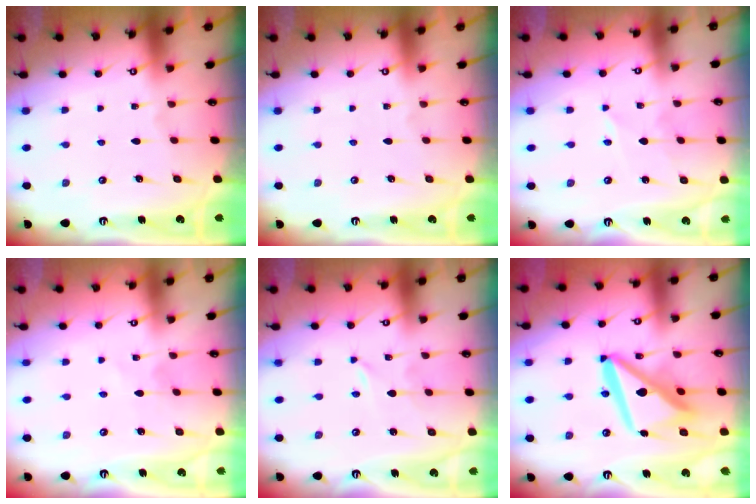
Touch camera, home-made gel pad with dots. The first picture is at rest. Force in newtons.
{"total": 0.0}
{"total": 2.6, "press": 2.6, "slide": 0.2}
{"total": 1.5, "press": 1.5, "slide": 0.2}
{"total": 0.0}
{"total": 14.8, "press": 14.7, "slide": 1.7}